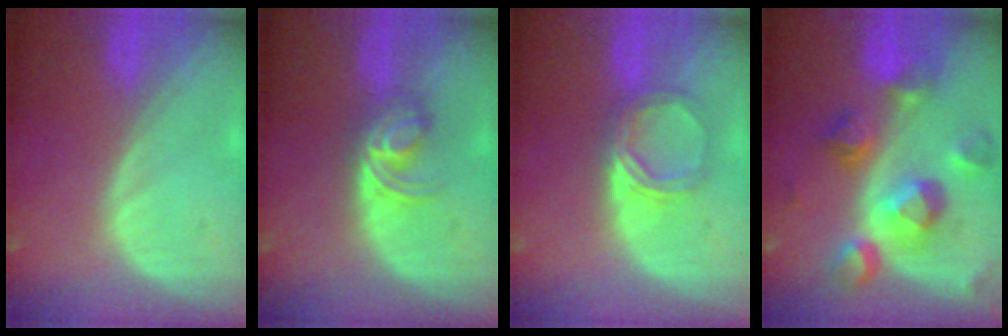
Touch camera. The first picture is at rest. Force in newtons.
{"total": 5.6, "press": 4.8, "slide": 2.9}
{"total": 5.3, "press": 4.8, "slide": 2.3}
{"total": 10.5, "press": 9.4, "slide": 4.7}